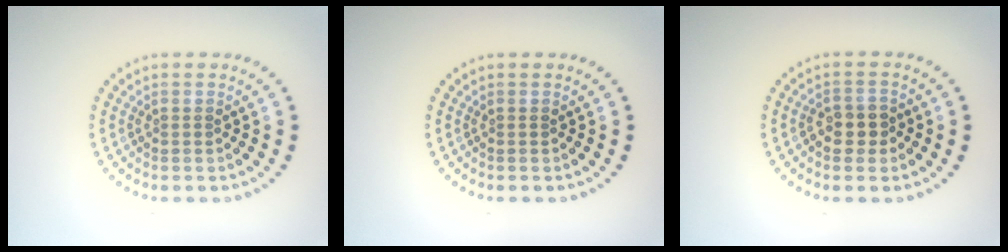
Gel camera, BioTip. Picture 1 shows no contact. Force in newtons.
{"total": 0.0}
{"total": 2.4, "press": 2.4, "slide": 0.5}